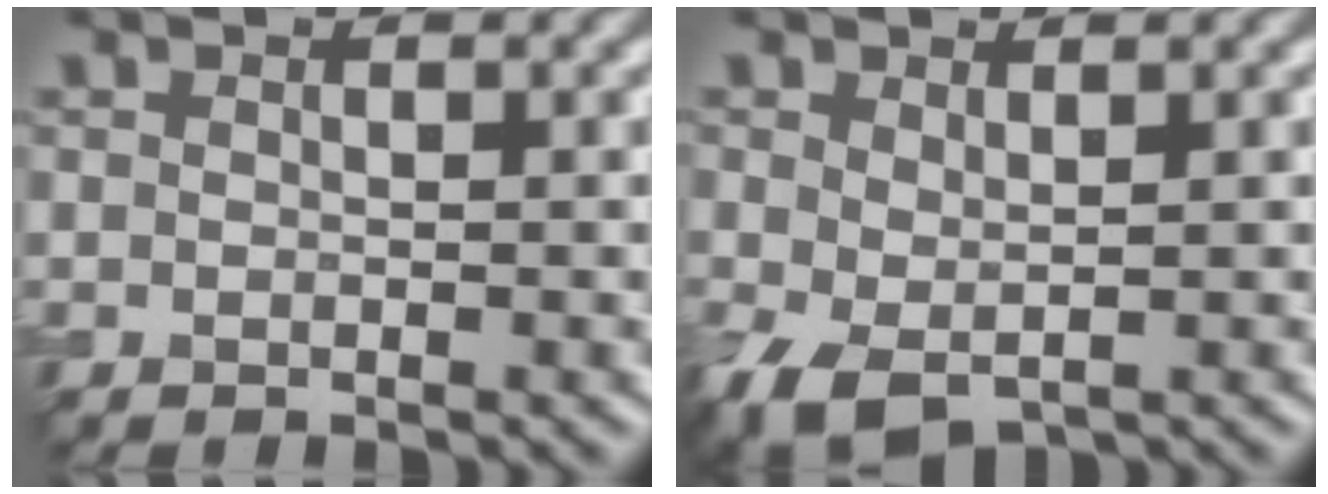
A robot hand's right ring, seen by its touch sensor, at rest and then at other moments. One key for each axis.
{"total": 3.4, "fx": -0.6, "fy": 2.2, "fz": 2.5, "tx": -0.065, "ty": -0.011, "tz": -0.007}